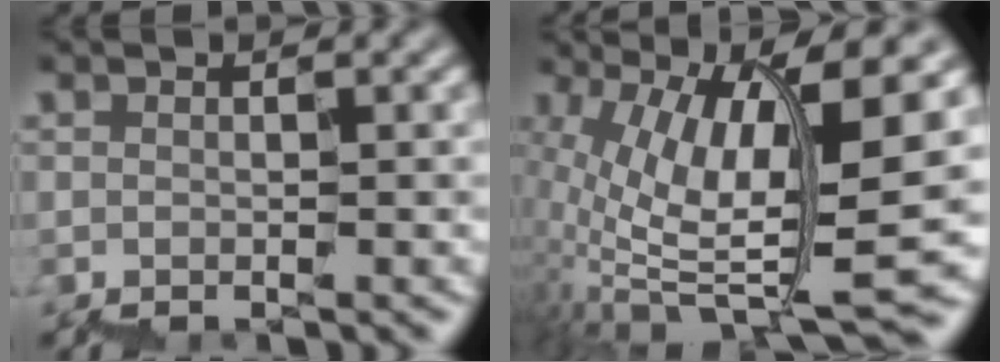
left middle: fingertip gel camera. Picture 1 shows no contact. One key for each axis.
{"total": 11.8, "fx": 1.5, "fy": 3.3, "fz": 11.2, "tx": -0.214, "ty": 0.008, "tz": 0.045}